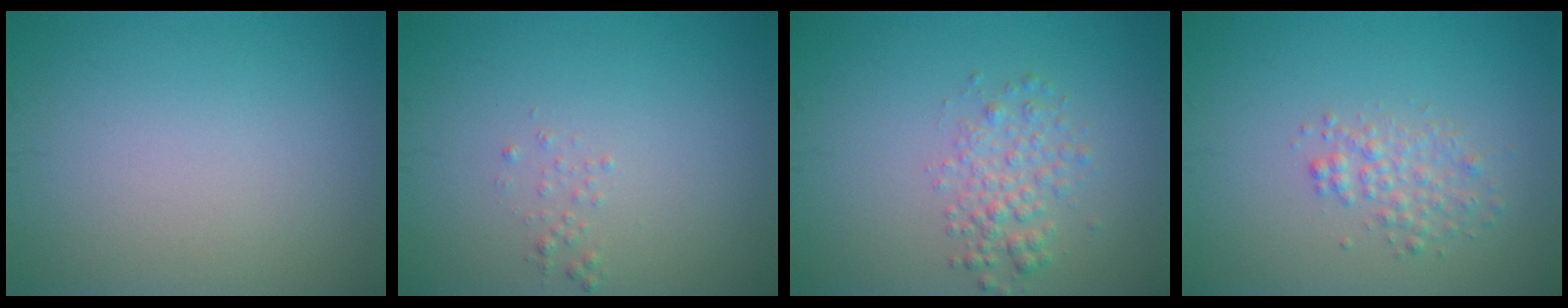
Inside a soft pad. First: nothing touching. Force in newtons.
{"total": 0.7, "press": 0.6, "slide": 0.1}
{"total": 2.4, "press": 2.4, "slide": 0.1}
{"total": 2.0, "press": 2.0, "slide": 0.1}